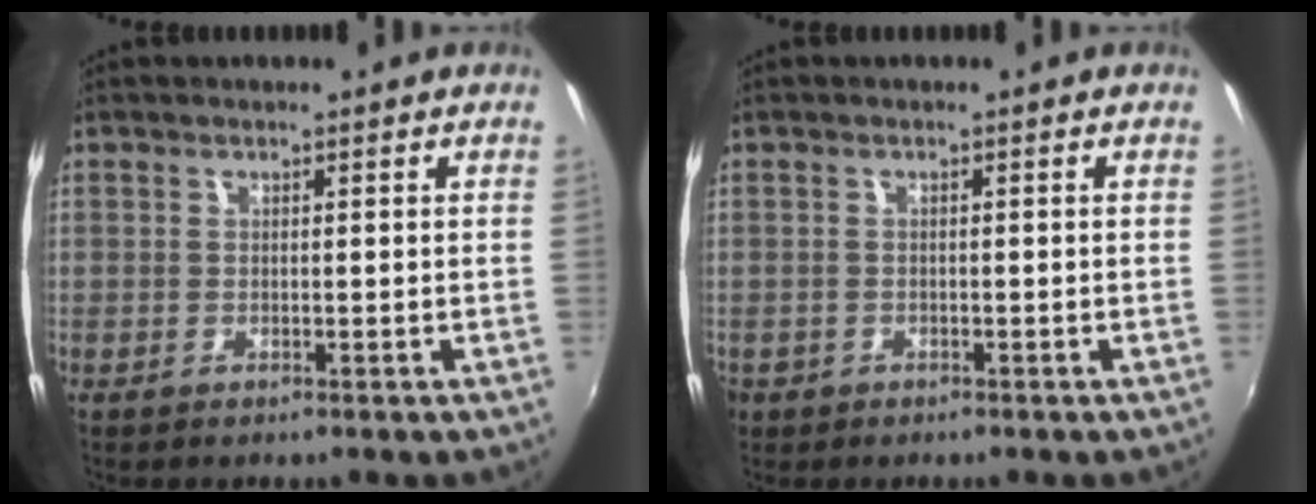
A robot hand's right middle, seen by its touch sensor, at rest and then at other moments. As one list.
[{"total": 3.5, "force": [-1.3, 3.0, 1.2], "torque": [-0.033, -0.005, -0.019]}]